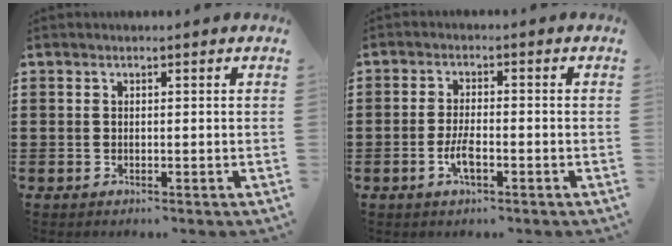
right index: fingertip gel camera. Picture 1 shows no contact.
{"total": 3.6, "force": [-1.4, 1.0, 3.1], "torque": [-0.068, -0.002, -0.029]}